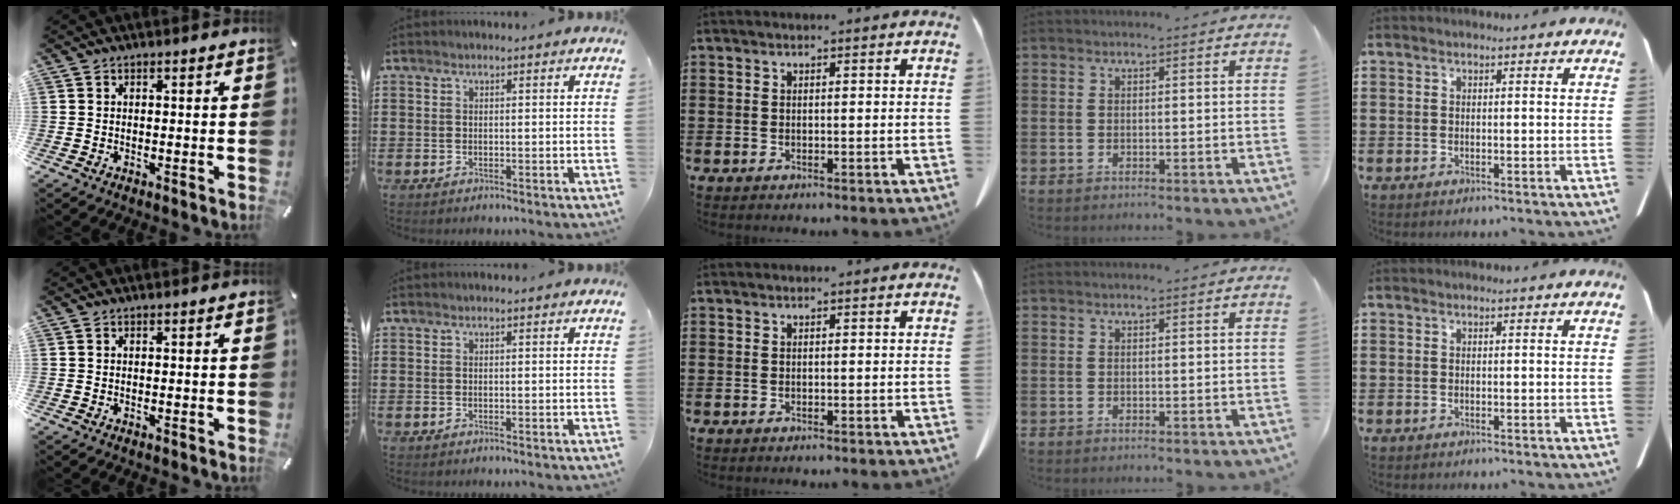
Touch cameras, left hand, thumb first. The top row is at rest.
{}